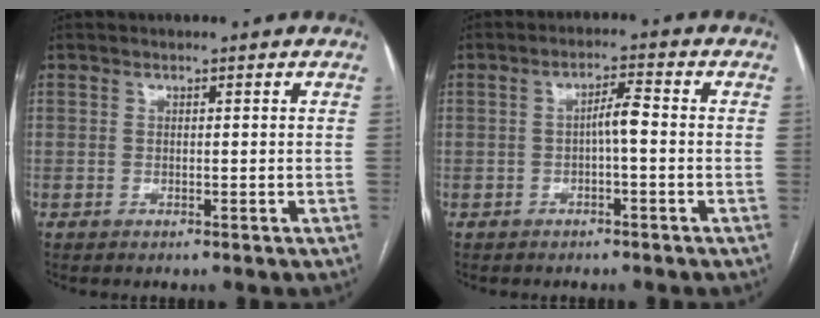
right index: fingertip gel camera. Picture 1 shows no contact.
{"total": 3.2, "force": [-0.5, 0.4, 3.1], "torque": [-0.051, 0.009, -0.008]}